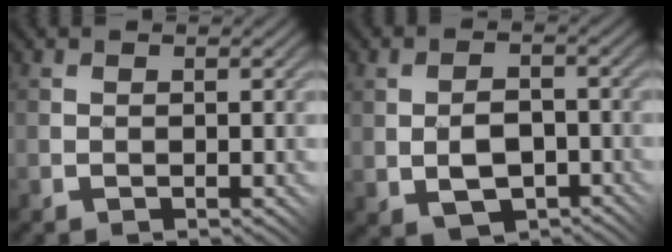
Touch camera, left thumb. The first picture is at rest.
{"total": 5.1, "force": [-1.3, 3.2, 3.8], "torque": [-0.080, -0.002, -0.021]}